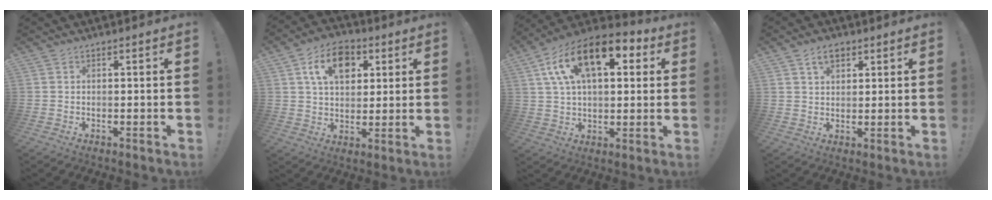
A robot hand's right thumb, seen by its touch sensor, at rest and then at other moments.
{"total": 13.4, "force": [5.3, 9.5, 7.8], "torque": [-0.114, -0.005, 0.099]}
{"total": 19.0, "force": [7.8, 9.5, 14.4], "torque": [-0.248, -0.017, 0.134]}
{"total": 5.1, "force": [2.9, 3.2, 2.7], "torque": [-0.043, -0.002, 0.053]}